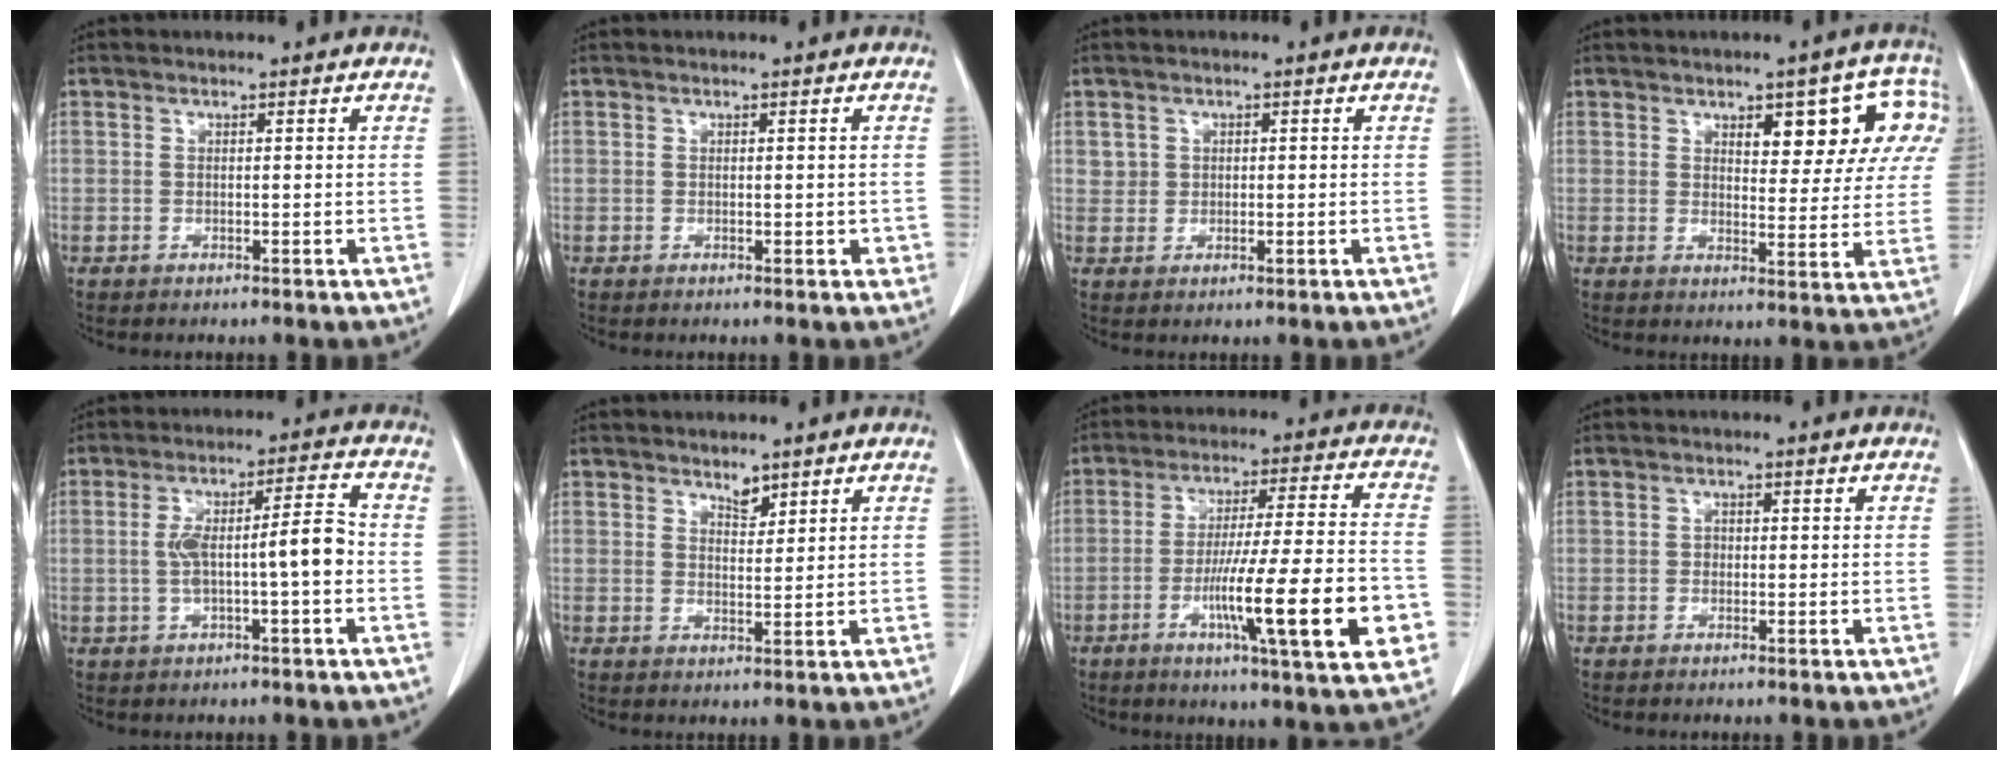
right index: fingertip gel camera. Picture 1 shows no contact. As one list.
[{"total": 1.2, "force": [-0.1, 0.8, 0.8], "torque": [-0.007, 0.000, 0.001]}, {"total": 1.8, "force": [0.6, 1.7, 0.3], "torque": [0.002, 0.002, 0.011]}, {"total": 9.8, "force": [4.4, 4.1, 7.7], "torque": [-0.077, 0.020, 0.053]}, {"total": 8.2, "force": [-1.0, 1.1, 8.0], "torque": [-0.142, 0.028, -0.013]}, {"total": 2.2, "force": [1.9, 0.8, 0.9], "torque": [-0.013, -0.007, 0.033]}, {"total": 18.4, "force": [-6.0, 0.9, 17.4], "torque": [-0.245, -0.009, -0.088]}, {"total": 0.6, "force": [0.0, 0.5, 0.3], "torque": [0.000, 0.004, -0.001]}]